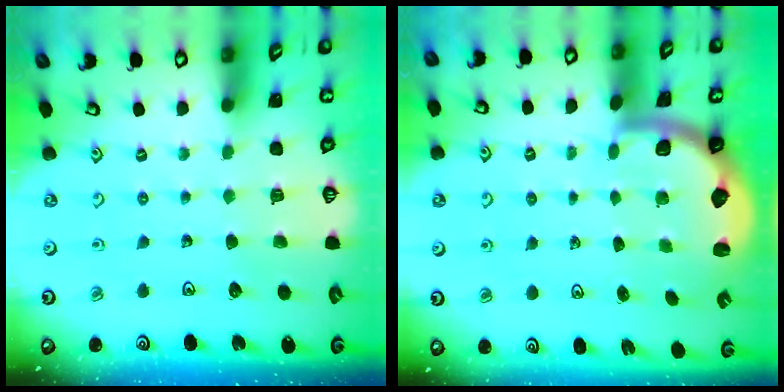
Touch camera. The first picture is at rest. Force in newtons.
{"total": 1.9, "press": 1.8, "slide": 0.5}